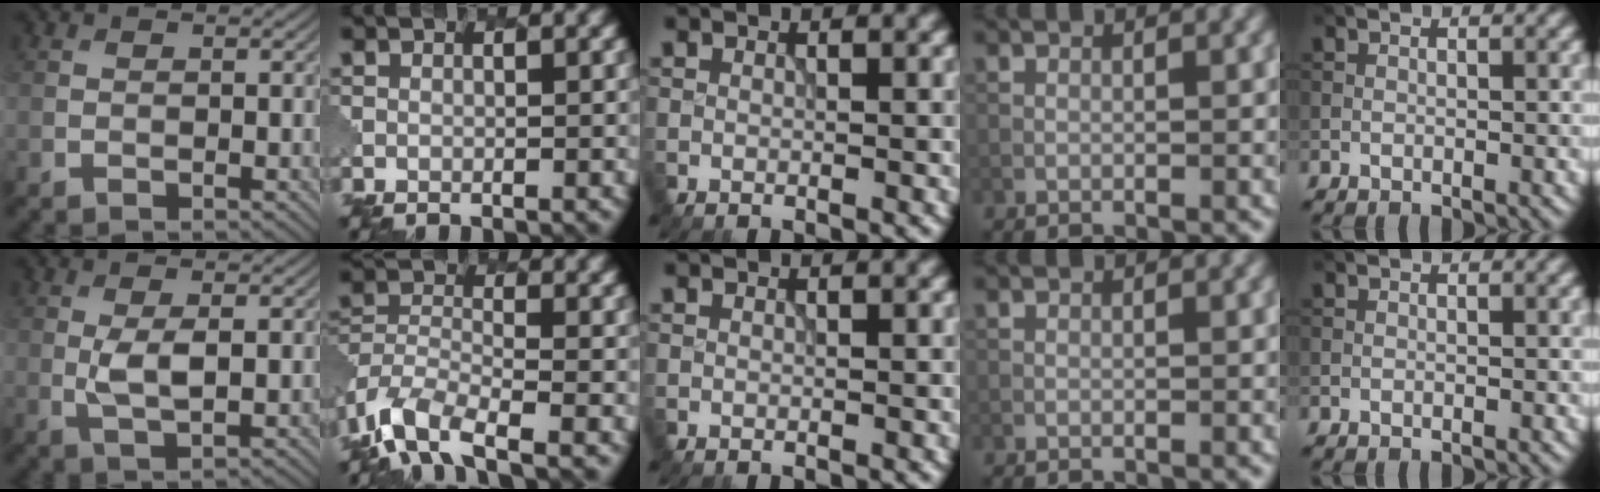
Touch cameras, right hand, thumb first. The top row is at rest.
{"thumb": {"total": 3.6, "force": [0.2, 1.3, 3.3], "torque": [-0.074, -0.004, 0.007]}, "index": {"total": 7.1, "force": [-4.7, 3.0, 4.4], "torque": [-0.085, -0.009, -0.099]}}